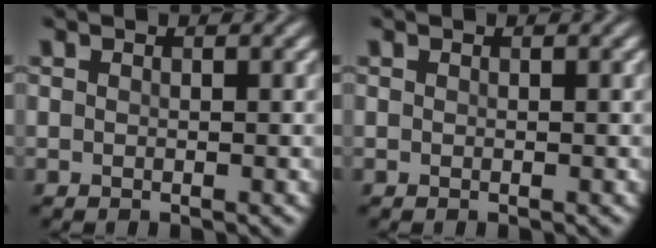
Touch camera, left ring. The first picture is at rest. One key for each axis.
{"total": 0.0}